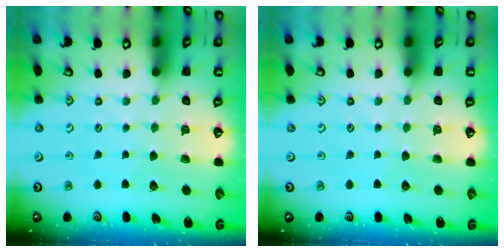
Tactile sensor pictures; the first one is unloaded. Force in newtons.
{"total": 0.0}